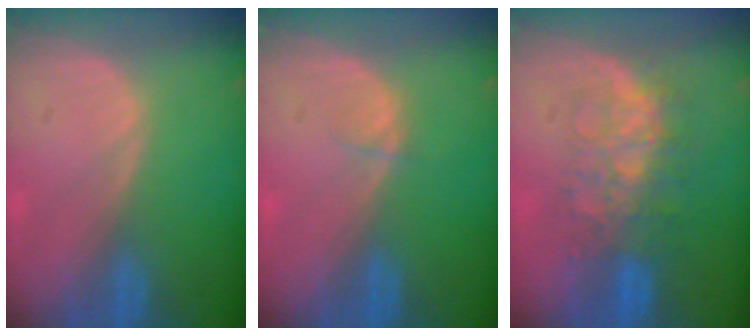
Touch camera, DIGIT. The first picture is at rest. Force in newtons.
{"total": 0.8, "press": 0.8, "slide": 0.1}
{"total": 7.9, "press": 7.4, "slide": 2.7}